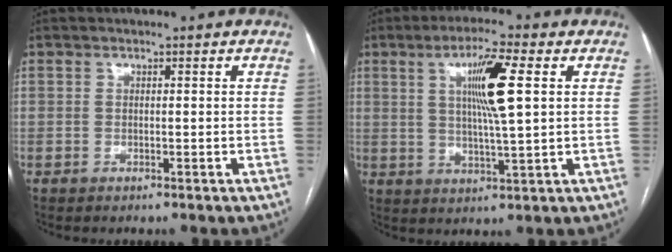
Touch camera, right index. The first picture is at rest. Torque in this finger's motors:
{"motor_torque": [0.48, 0.19, 0.65, 0.14]}